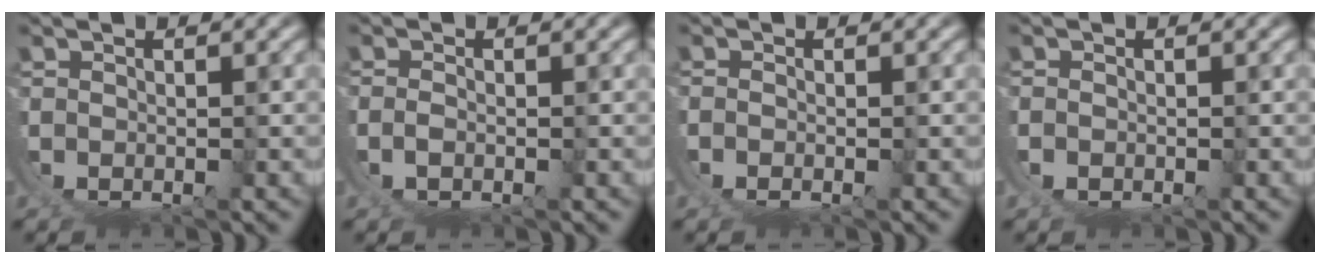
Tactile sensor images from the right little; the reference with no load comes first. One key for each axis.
{"total": 1.5, "fx": 0.4, "fy": 0.9, "fz": 1.0, "tx": -0.029, "ty": -0.004, "tz": 0.008}
{"total": 1.1, "fx": 0.1, "fy": 0.4, "fz": 1.0, "tx": -0.027, "ty": -0.007, "tz": 0.005}
{"total": 1.0, "fx": 0.3, "fy": 0.8, "fz": 0.4, "tx": -0.017, "ty": 0.000, "tz": 0.005}